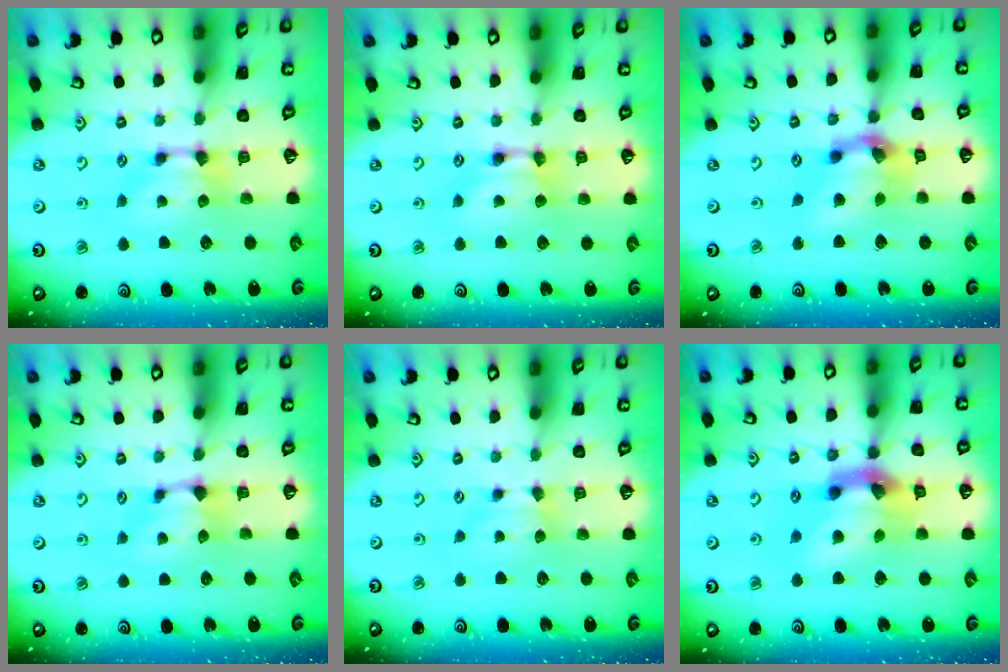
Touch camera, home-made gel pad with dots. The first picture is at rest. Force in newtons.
{"total": 1.6, "press": 1.6, "slide": 0.1}
{"total": 6.5, "press": 6.1, "slide": 2.2}
{"total": 0.9, "press": 0.2, "slide": 0.9}
{"total": 1.5, "press": 1.5, "slide": 0.2}
{"total": 7.7, "press": 7.3, "slide": 2.4}